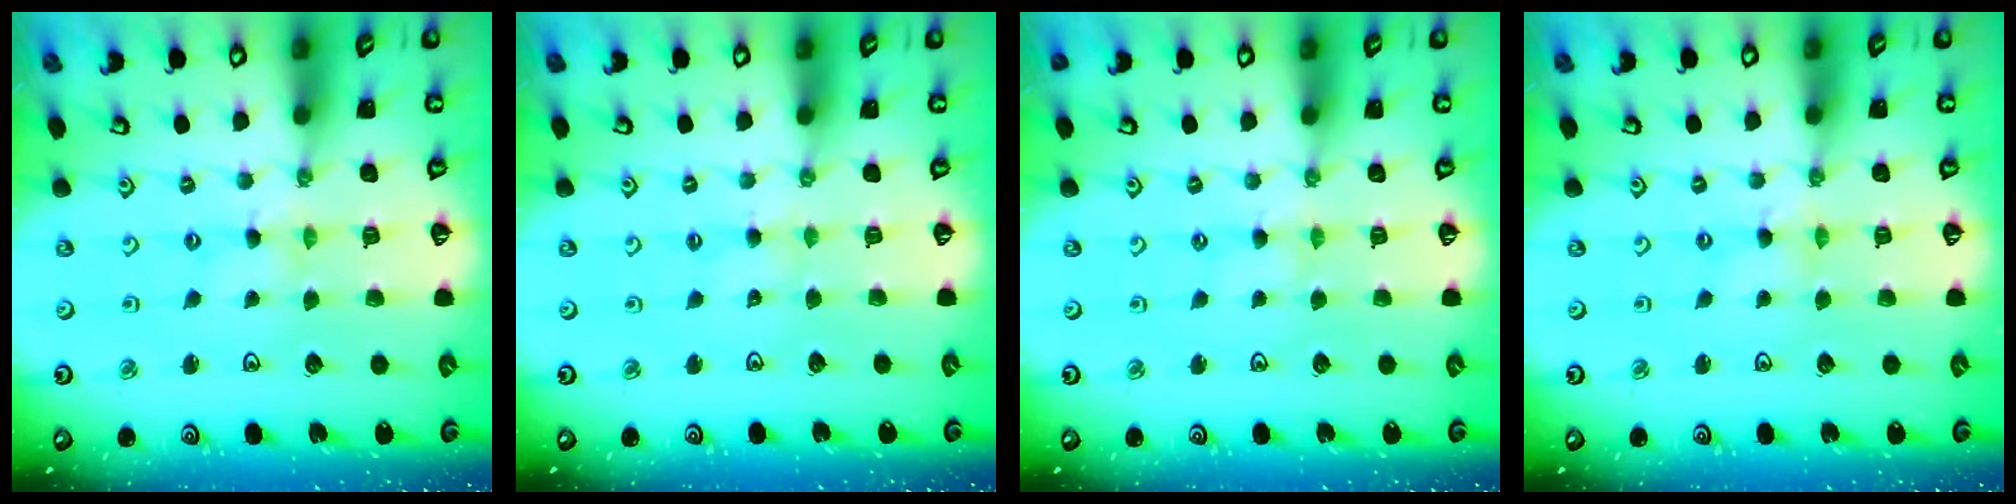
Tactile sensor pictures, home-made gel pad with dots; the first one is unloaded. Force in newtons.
{"total": 1.7, "press": 1.7, "slide": 0.4}
{"total": 1.6, "press": 1.5, "slide": 0.4}
{"total": 0.0}